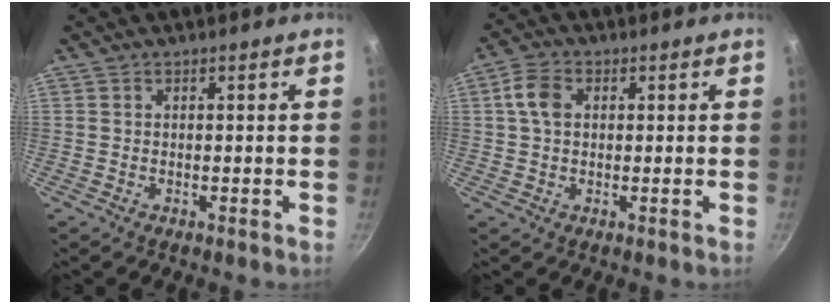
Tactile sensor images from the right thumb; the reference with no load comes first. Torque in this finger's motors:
{"motor_torque": [-0.19, 0.10, 0.22, 0.38, 0.09]}